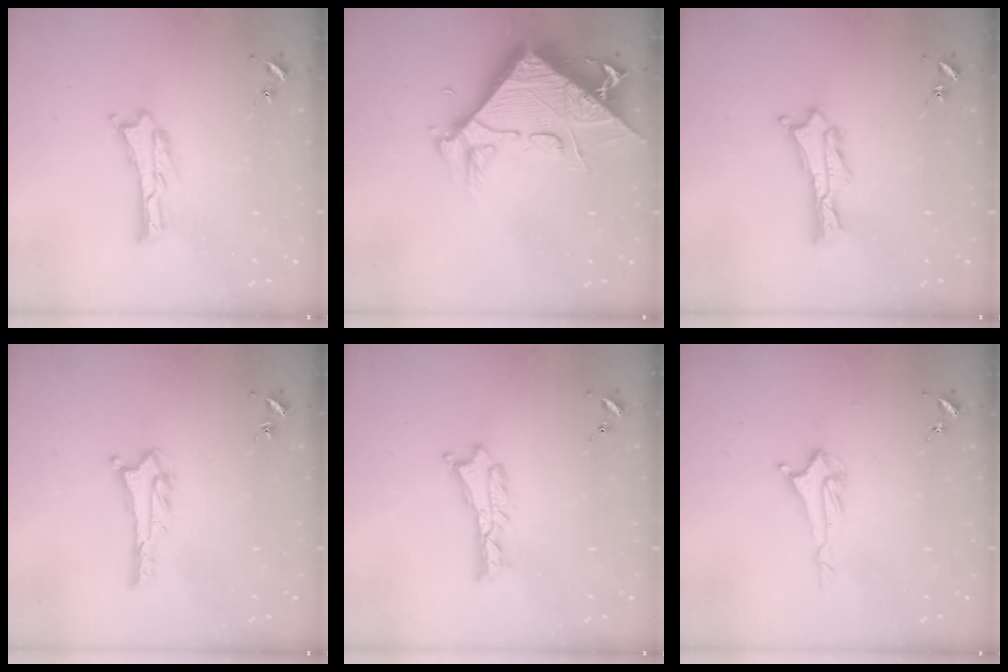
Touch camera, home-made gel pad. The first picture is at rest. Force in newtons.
{"total": 10.6, "press": 10.6, "slide": 1.1}
{"total": 1.2, "press": 1.2, "slide": 0.2}
{"total": 2.7, "press": 2.7, "slide": 0.2}
{"total": 0.7, "press": 0.7, "slide": 0.1}
{"total": 2.1, "press": 2.0, "slide": 0.4}